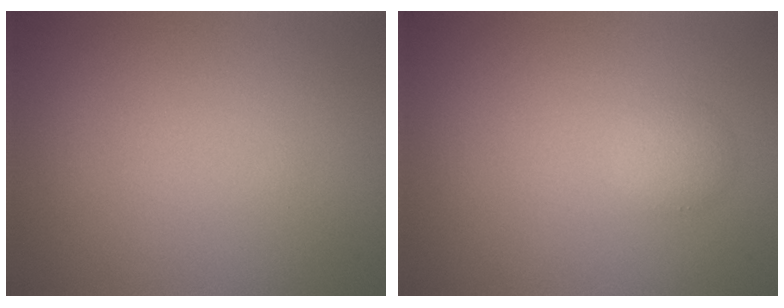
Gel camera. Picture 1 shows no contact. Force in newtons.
{"total": 1.3, "press": 1.3, "slide": 0.2}